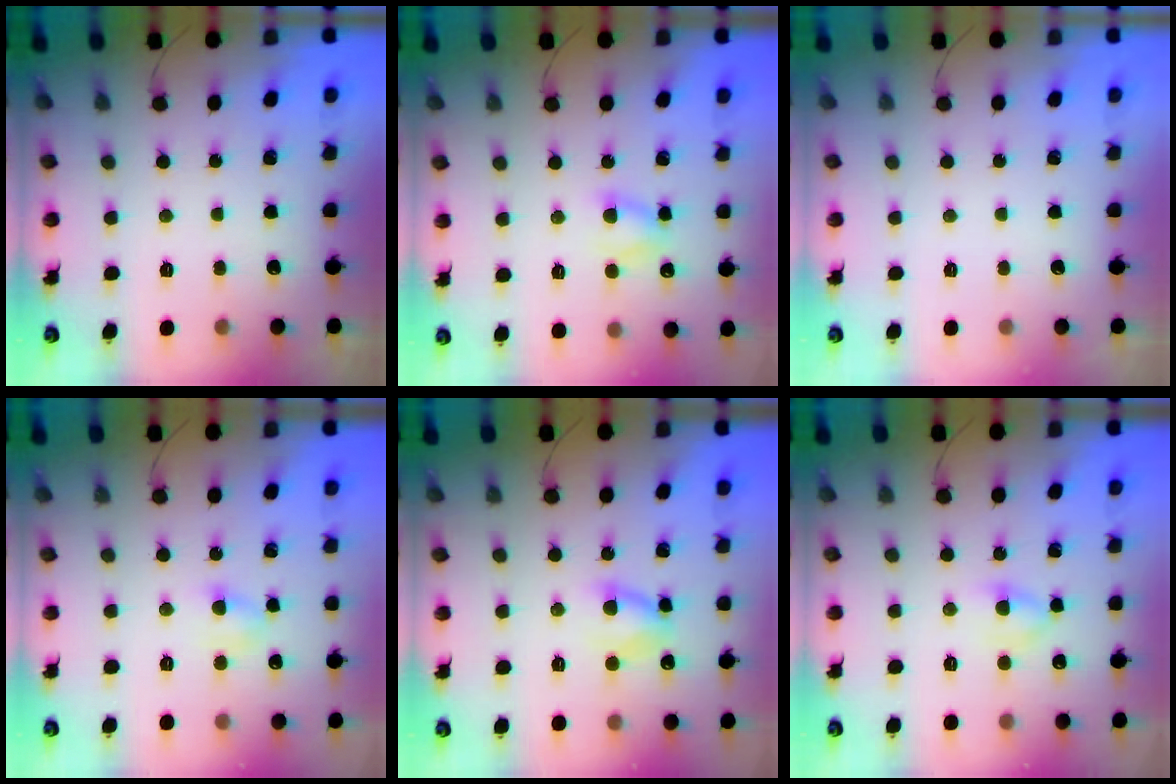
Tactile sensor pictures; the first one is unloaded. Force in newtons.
{"total": 4.8, "press": 4.7, "slide": 1.2}
{"total": 0.0}
{"total": 4.2, "press": 4.0, "slide": 1.3}
{"total": 6.2, "press": 6.2, "slide": 0.3}
{"total": 5.2, "press": 5.0, "slide": 1.3}